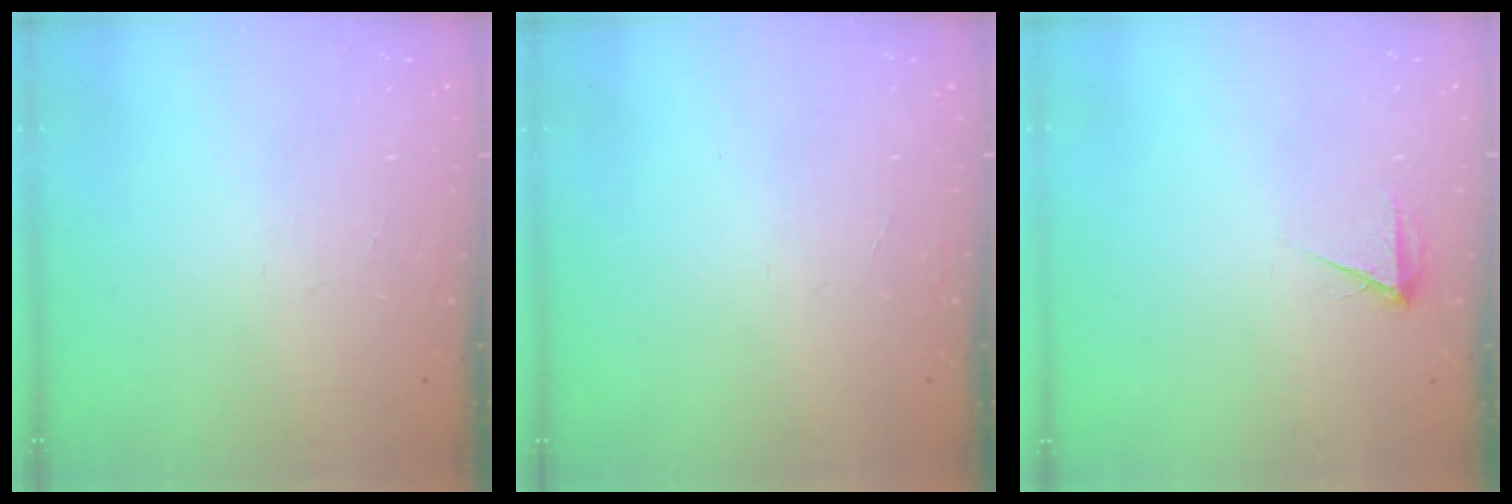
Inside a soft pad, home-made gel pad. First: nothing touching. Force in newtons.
{"total": 0.0}
{"total": 3.9, "press": 3.8, "slide": 0.6}